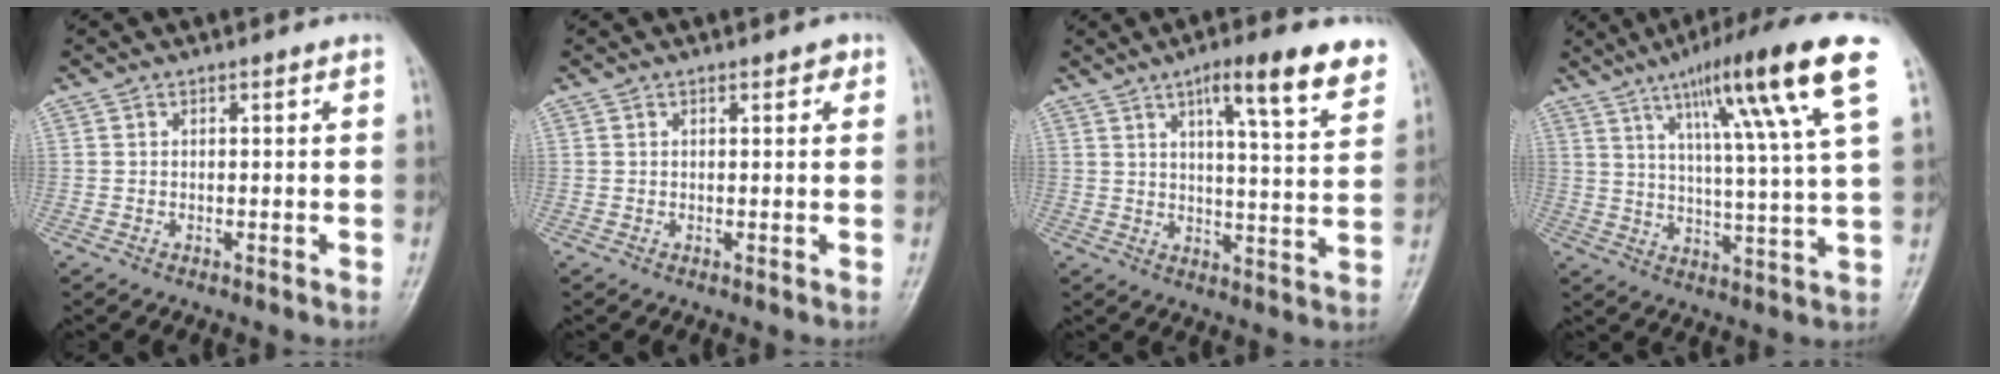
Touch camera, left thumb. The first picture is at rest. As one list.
[{"total": 1.7, "force": [0.9, 0.8, 1.2], "torque": [-0.007, -0.001, 0.009]}, {"total": 10.6, "force": [6.8, 2.0, 7.9], "torque": [-0.092, -0.037, 0.093]}, {"total": 18.5, "force": [9.3, 1.2, 16.0], "torque": [-0.246, -0.024, 0.139]}]